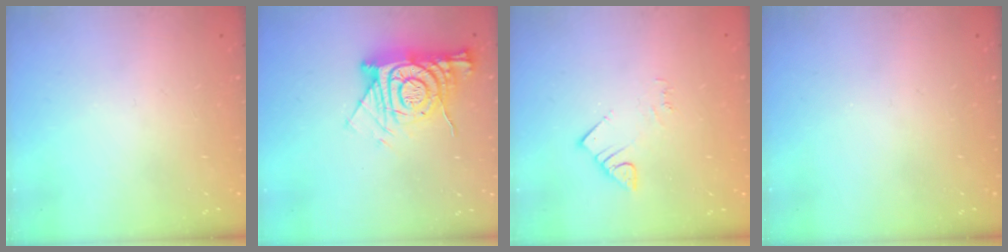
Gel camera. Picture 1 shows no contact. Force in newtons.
{"total": 13.6, "press": 13.5, "slide": 1.3}
{"total": 2.8, "press": 2.8, "slide": 0.2}
{"total": 0.0}